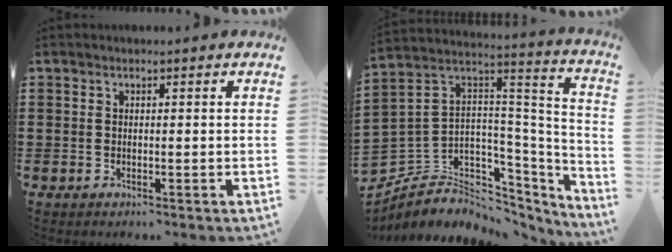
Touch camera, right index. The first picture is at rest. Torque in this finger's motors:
{"motor_torque": [0.03, -0.01, -1.05, -0.21]}